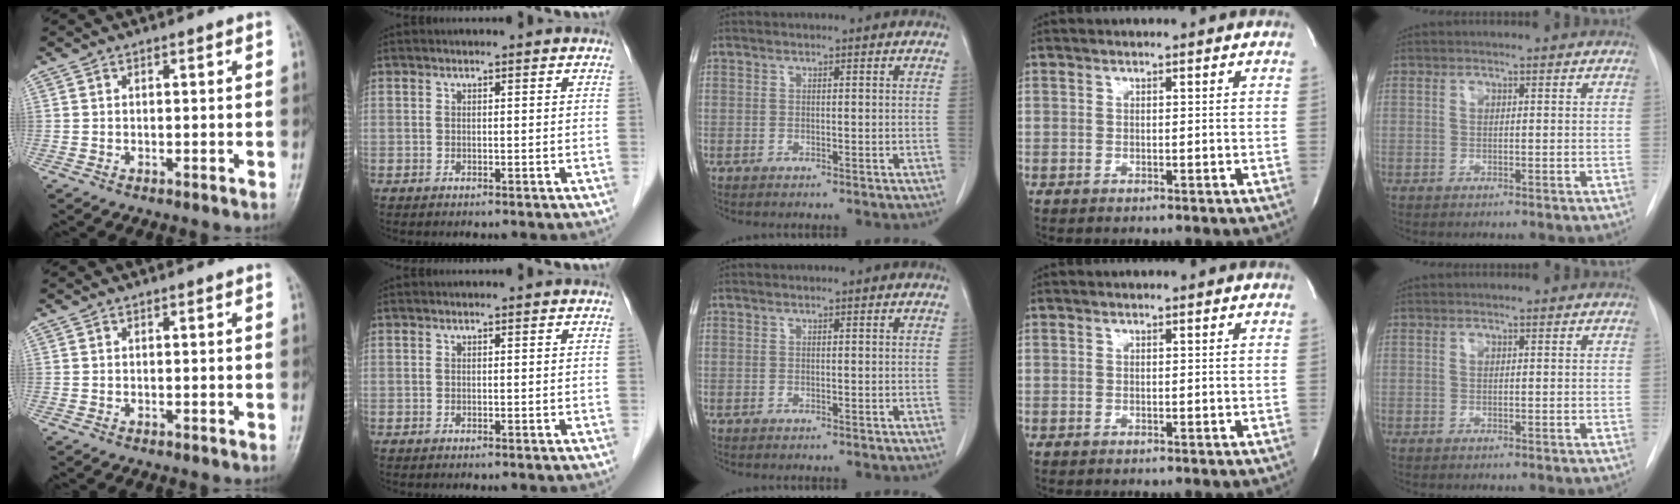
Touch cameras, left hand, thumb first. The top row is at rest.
{}